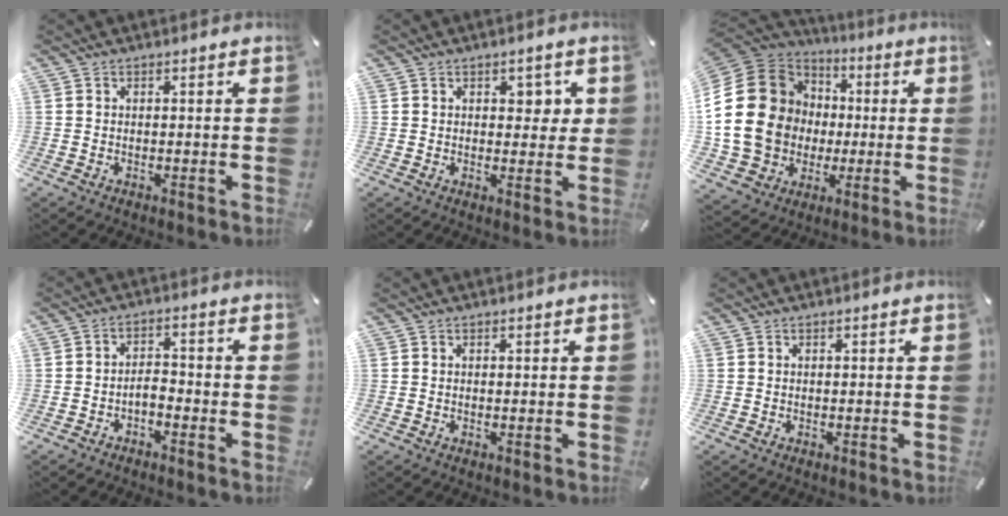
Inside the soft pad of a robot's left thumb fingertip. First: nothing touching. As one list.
[{"total": 3.6, "force": [1.4, 2.4, 2.3], "torque": [-0.009, -0.010, 0.014]}, {"total": 24.6, "force": [0.3, 21.3, 12.4], "torque": [-0.265, 0.005, 0.033]}, {"total": 3.1, "force": [-2.0, 1.5, 1.8], "torque": [-0.033, 0.015, -0.038]}, {"total": 0.0}, {"total": 0.0}]